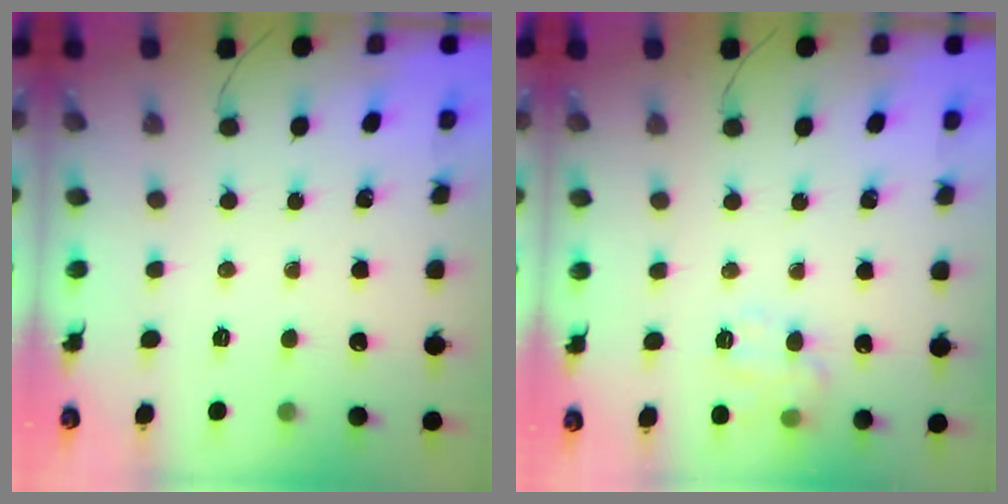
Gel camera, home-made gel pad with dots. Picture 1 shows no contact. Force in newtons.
{"total": 9.6, "press": 9.6, "slide": 1.1}